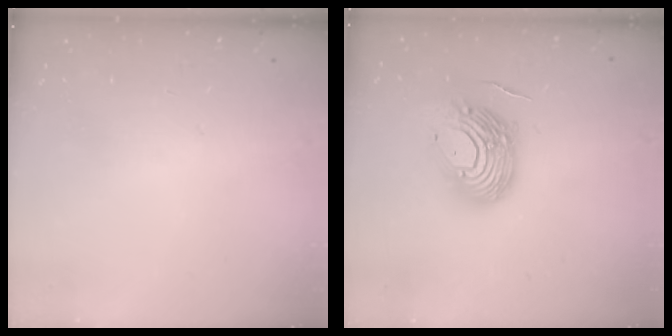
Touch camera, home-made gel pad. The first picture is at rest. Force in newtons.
{"total": 14.5, "press": 14.4, "slide": 1.9}